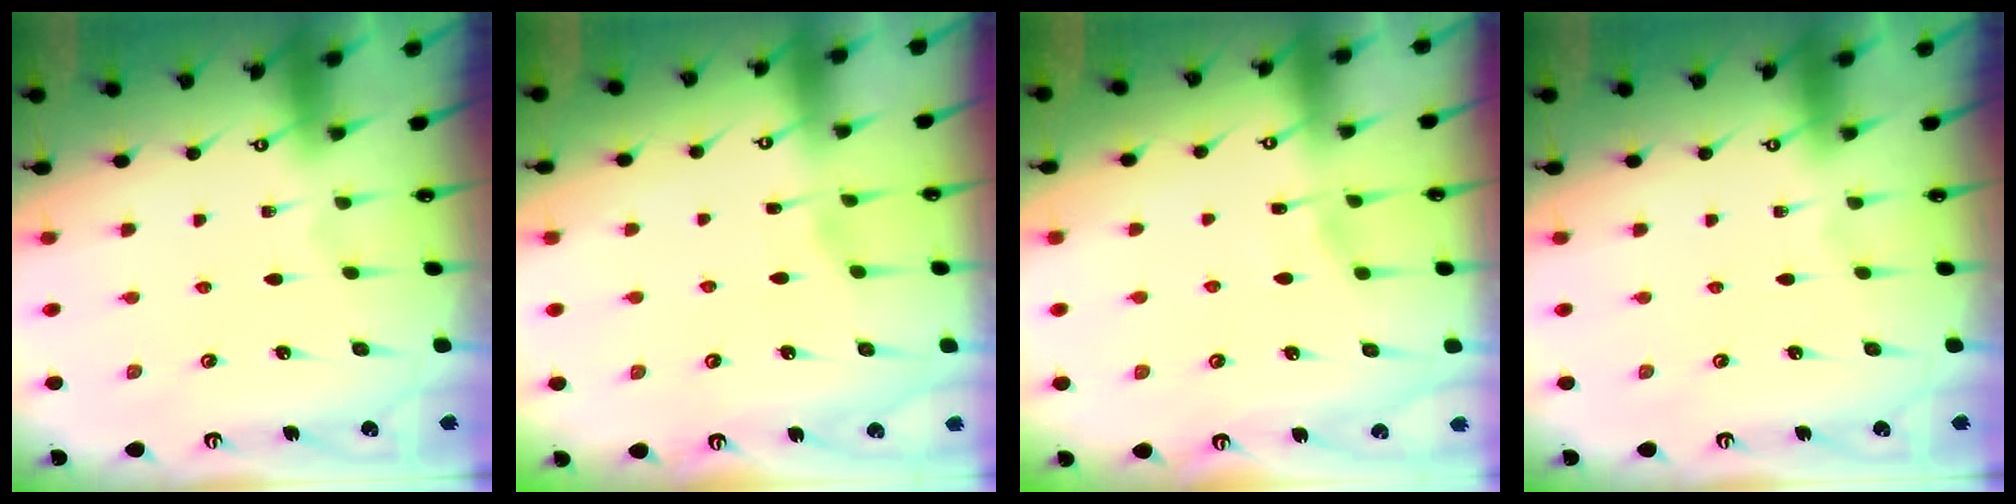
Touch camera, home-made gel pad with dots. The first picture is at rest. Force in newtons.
{"total": 2.8, "press": 2.8, "slide": 0.4}
{"total": 3.5, "press": 3.5, "slide": 0.4}
{"total": 0.0}